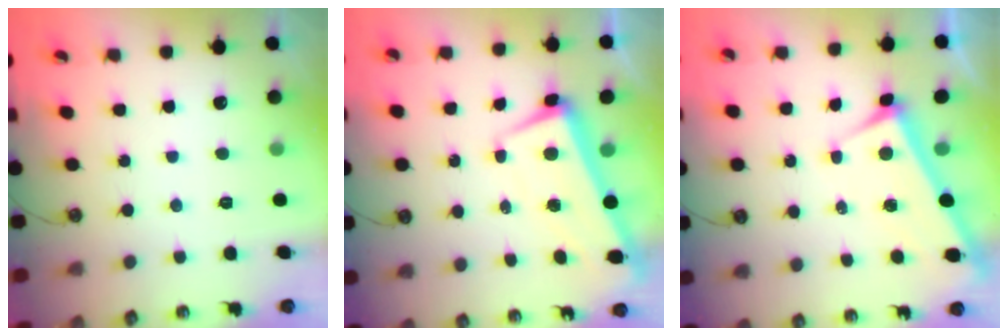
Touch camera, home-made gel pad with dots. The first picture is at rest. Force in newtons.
{"total": 2.1, "press": 1.3, "slide": 1.6}
{"total": 4.8, "press": 4.8, "slide": 0.4}